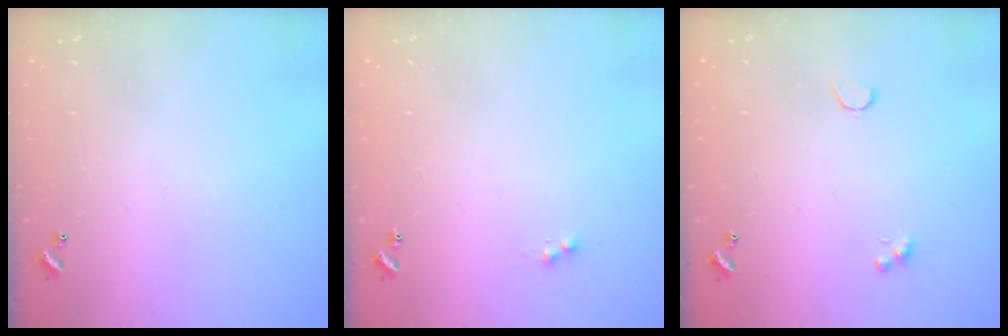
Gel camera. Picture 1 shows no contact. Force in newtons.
{"total": 1.2, "press": 1.1, "slide": 0.6}
{"total": 1.0, "press": 0.9, "slide": 0.5}